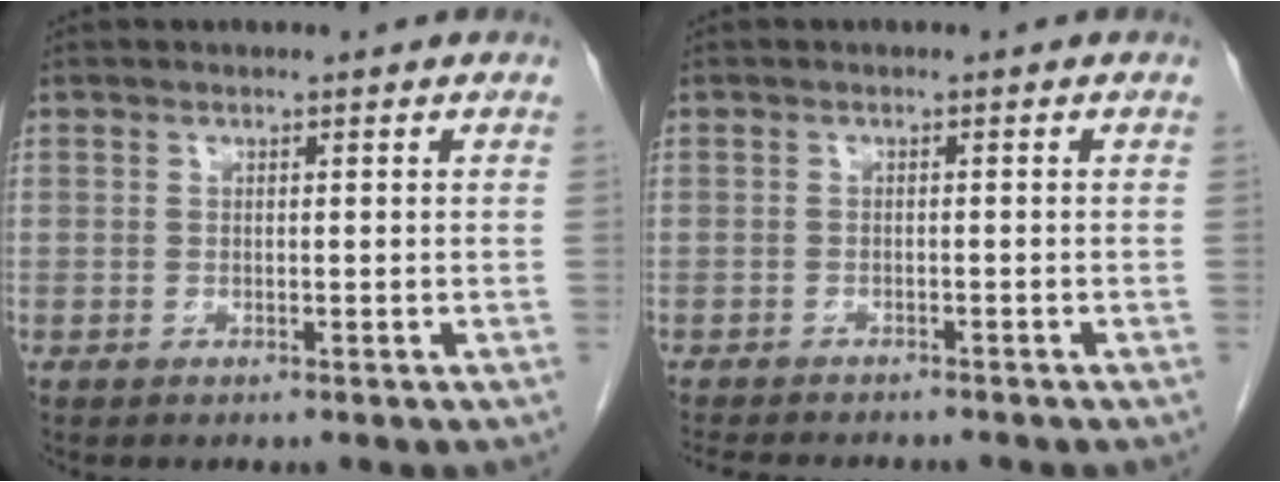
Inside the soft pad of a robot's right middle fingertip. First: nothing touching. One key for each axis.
{"total": 7.6, "fx": -6.9, "fy": 1.5, "fz": 2.9, "tx": -0.040, "ty": -0.007, "tz": -0.098}